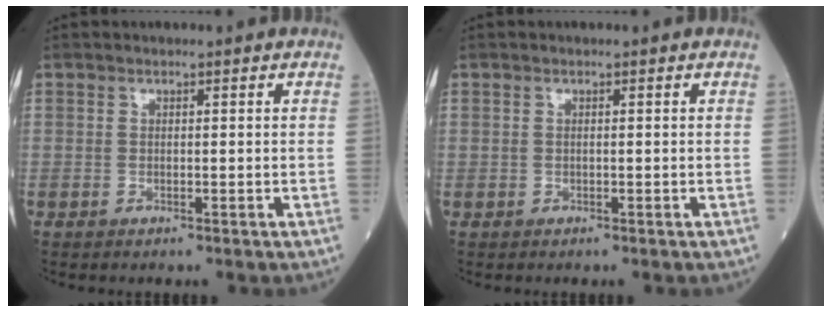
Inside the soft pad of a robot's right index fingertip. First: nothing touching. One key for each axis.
{"total": 0.0}